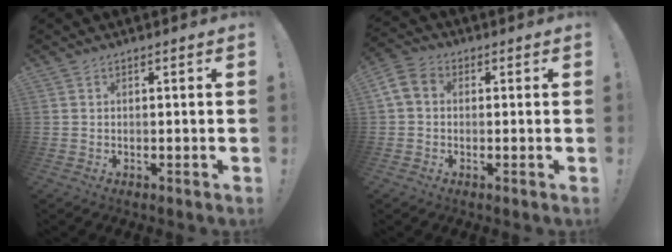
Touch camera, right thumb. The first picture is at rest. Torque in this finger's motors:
{"motor_torque": [0.06, 0.20, 0.88, -0.39, 0.31]}